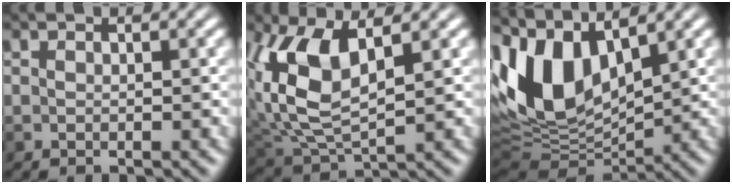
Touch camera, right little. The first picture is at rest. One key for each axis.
{"total": 7.7, "fx": 1.9, "fy": 3.7, "fz": 6.4, "tx": -0.145, "ty": -0.001, "tz": 0.035}
{"total": 11.2, "fx": 4.0, "fy": 6.3, "fz": 8.4, "tx": -0.181, "ty": 0.025, "tz": 0.067}